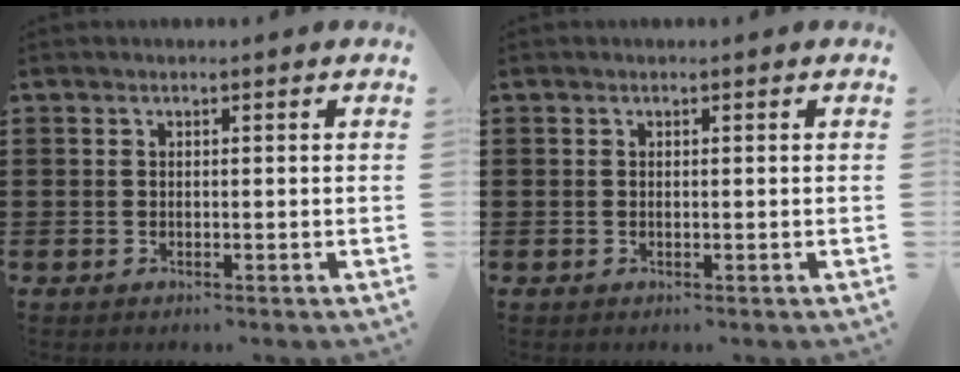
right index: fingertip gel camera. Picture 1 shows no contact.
{"total": 0.0}